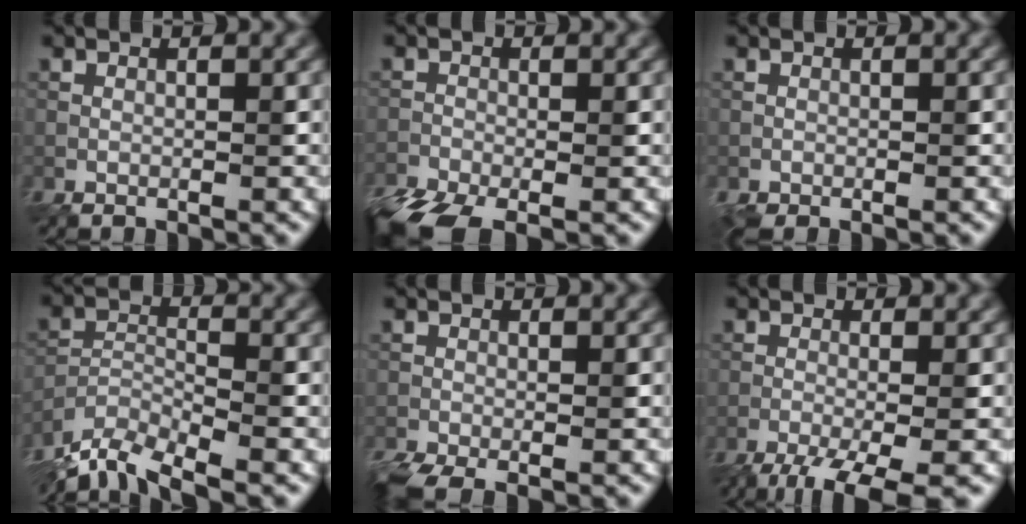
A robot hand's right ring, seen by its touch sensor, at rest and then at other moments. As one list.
[{"total": 6.3, "force": [-4.5, 2.5, 3.5], "torque": [-0.080, -0.028, -0.086]}, {"total": 0.8, "force": [-0.5, 0.3, 0.5], "torque": [-0.015, -0.009, -0.010]}, {"total": 6.2, "force": [-5.7, 1.4, 1.9], "torque": [-0.040, -0.013, -0.109]}, {"total": 3.7, "force": [-2.6, 1.2, 2.4], "torque": [-0.053, -0.014, -0.048]}, {"total": 7.1, "force": [-4.5, 2.0, 5.1], "torque": [-0.095, -0.019, -0.074]}]